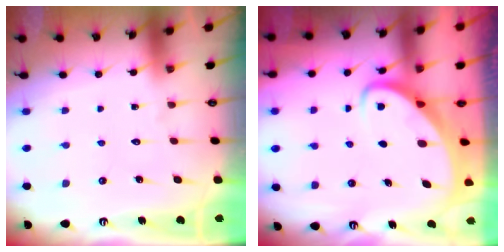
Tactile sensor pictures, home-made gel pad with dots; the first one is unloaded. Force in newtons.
{"total": 3.2, "press": 3.2, "slide": 0.4}